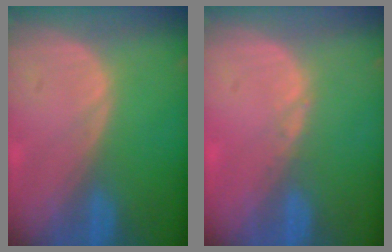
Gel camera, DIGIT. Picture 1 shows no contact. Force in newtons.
{"total": 0.6, "press": 0.5, "slide": 0.3}